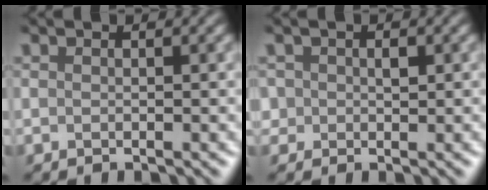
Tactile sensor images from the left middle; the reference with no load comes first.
{"total": 0.9, "force": [0.2, 0.8, -0.3], "torque": [0.004, 0.005, 0.009]}